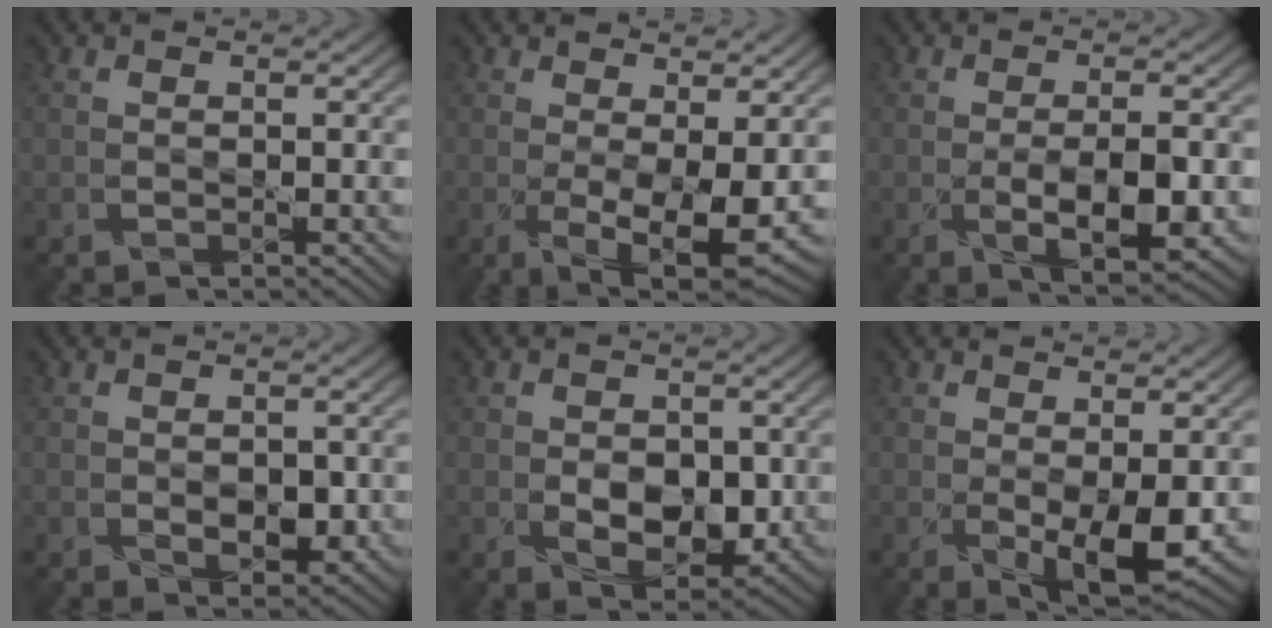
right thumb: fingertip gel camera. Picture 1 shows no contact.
{"total": 6.7, "force": [-0.7, 2.3, 6.2], "torque": [-0.124, -0.021, -0.004]}
{"total": 6.1, "force": [-1.6, 2.0, 5.5], "torque": [-0.098, -0.007, -0.021]}
{"total": 3.2, "force": [-0.4, 2.1, 2.3], "torque": [-0.038, -0.010, -0.003]}
{"total": 5.4, "force": [-0.6, 3.6, 4.0], "torque": [-0.068, -0.013, -0.008]}
{"total": 5.0, "force": [-0.2, 1.9, 4.6], "torque": [-0.087, -0.016, 0.004]}